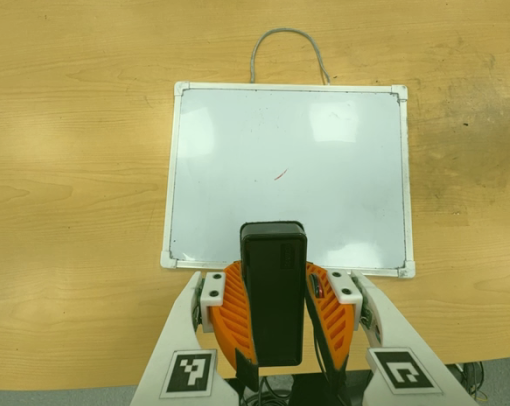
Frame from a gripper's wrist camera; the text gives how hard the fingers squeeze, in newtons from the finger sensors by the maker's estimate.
{"total": 8.4, "left": 7.4, "right": 9.4}